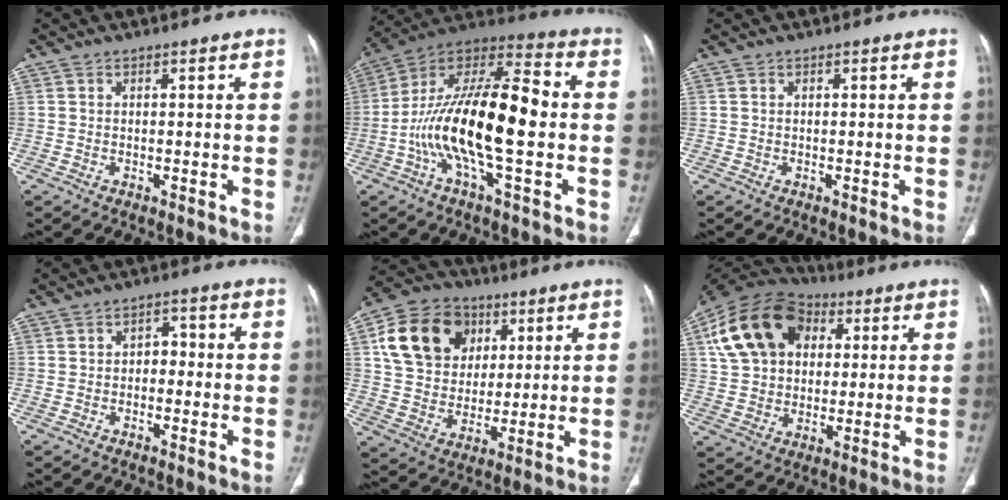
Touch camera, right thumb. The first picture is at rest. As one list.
[{"total": 21.1, "force": [-2.9, 6.8, 19.7], "torque": [-0.362, 0.037, -0.058]}, {"total": 0.0}, {"total": 3.0, "force": [-0.5, 2.2, 2.0], "torque": [-0.012, 0.018, -0.017]}, {"total": 17.3, "force": [6.1, 13.5, 8.9], "torque": [-0.145, 0.002, 0.110]}, {"total": 19.1, "force": [5.9, 13.7, 11.9], "torque": [-0.215, 0.016, 0.100]}]